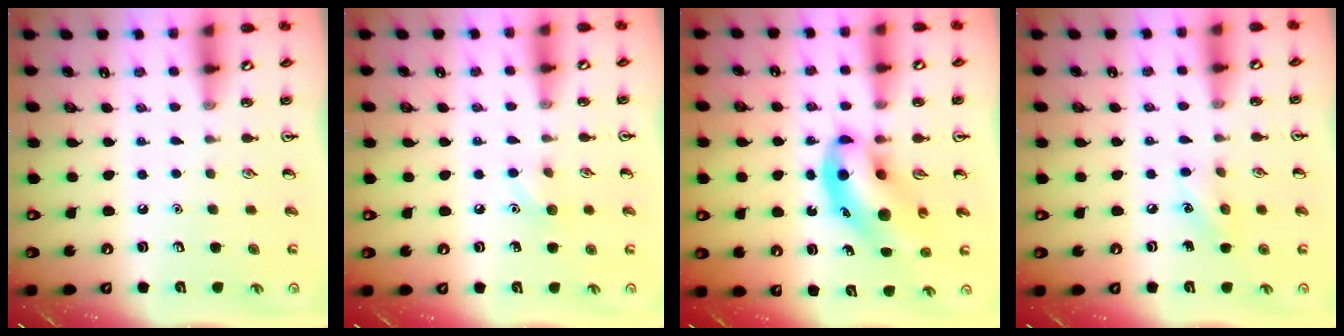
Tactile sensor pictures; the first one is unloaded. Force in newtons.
{"total": 6.2, "press": 5.9, "slide": 1.8}
{"total": 11.1, "press": 10.6, "slide": 3.1}
{"total": 6.0, "press": 5.8, "slide": 1.7}